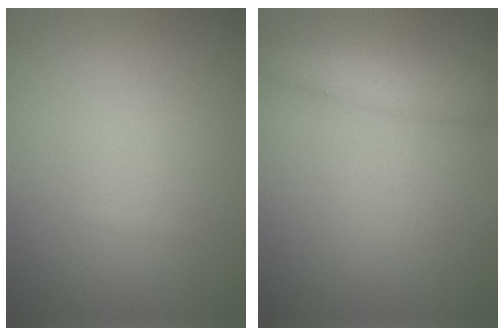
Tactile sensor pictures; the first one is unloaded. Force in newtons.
{"total": 2.5, "press": 2.5, "slide": 0.1}